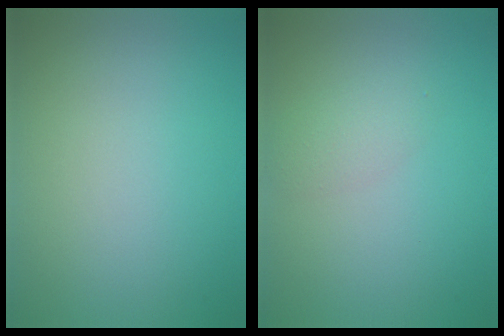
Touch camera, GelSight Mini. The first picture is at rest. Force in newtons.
{"total": 1.6, "press": 1.6, "slide": 0.1}